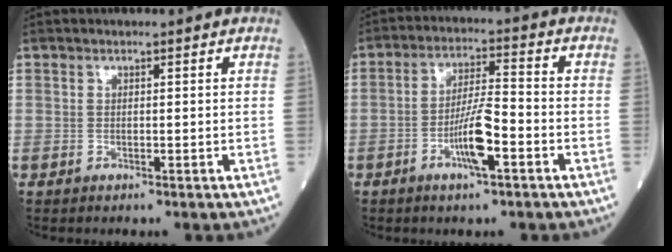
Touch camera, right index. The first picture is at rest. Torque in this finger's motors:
{"motor_torque": [1.41, -0.40, 0.64, 0.16]}